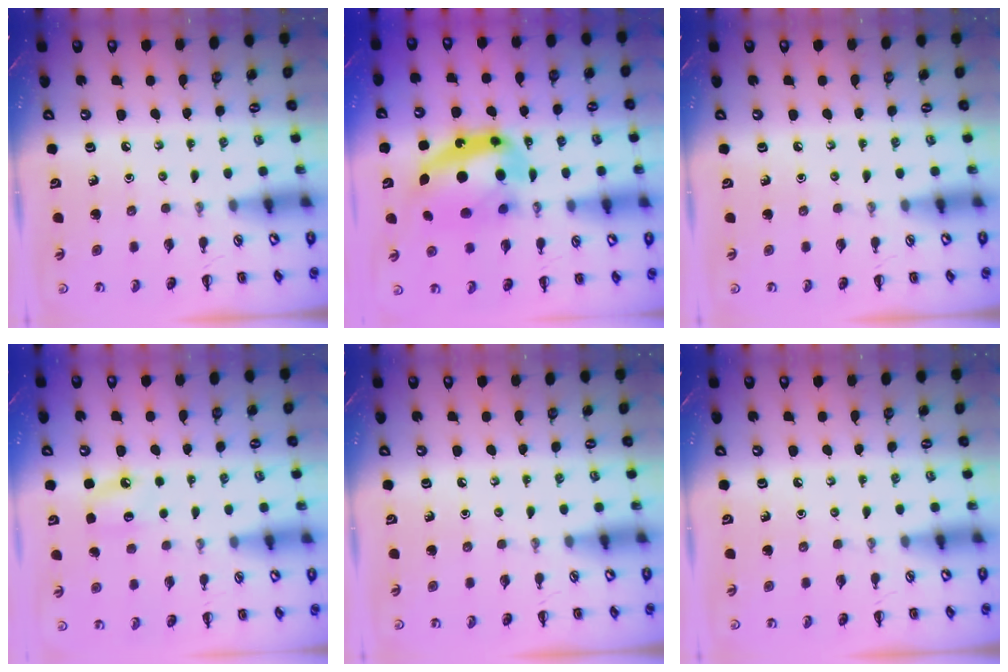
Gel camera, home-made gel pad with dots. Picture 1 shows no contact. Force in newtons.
{"total": 17.8, "press": 17.2, "slide": 4.5}
{"total": 0.0}
{"total": 6.4, "press": 6.2, "slide": 1.8}
{"total": 0.0}
{"total": 0.0}